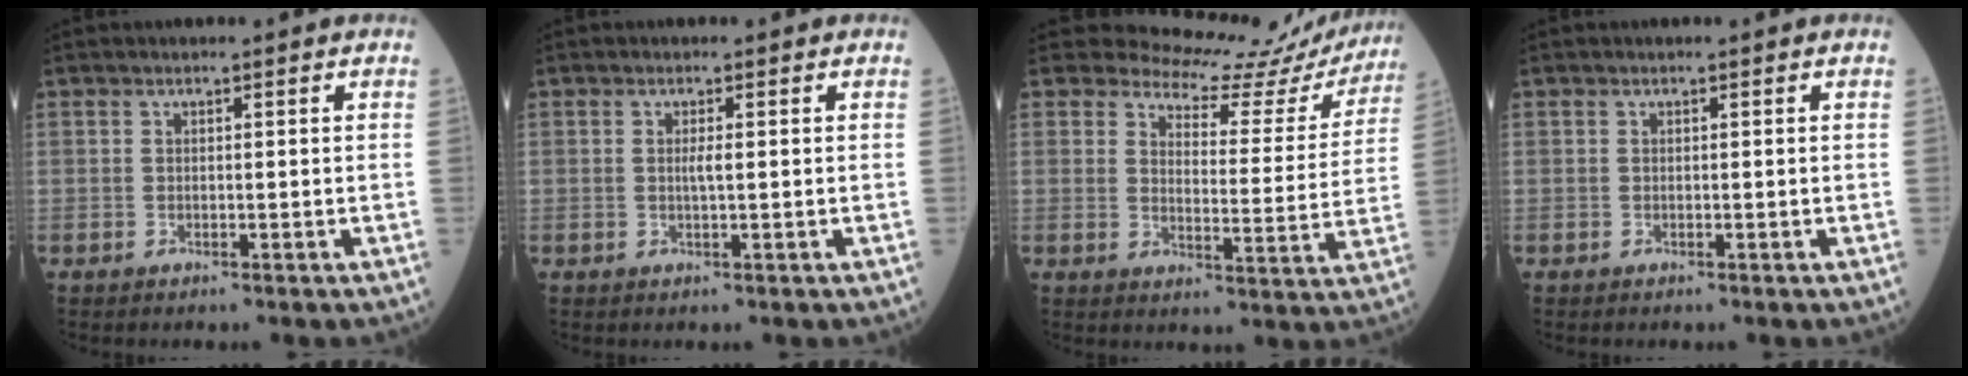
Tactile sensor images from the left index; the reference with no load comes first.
{"total": 1.0, "force": [-0.2, 0.0, 1.0], "torque": [-0.024, -0.004, -0.005]}
{"total": 14.9, "force": [14.2, 4.2, 1.5], "torque": [0.001, -0.057, 0.145]}
{"total": 0.0}